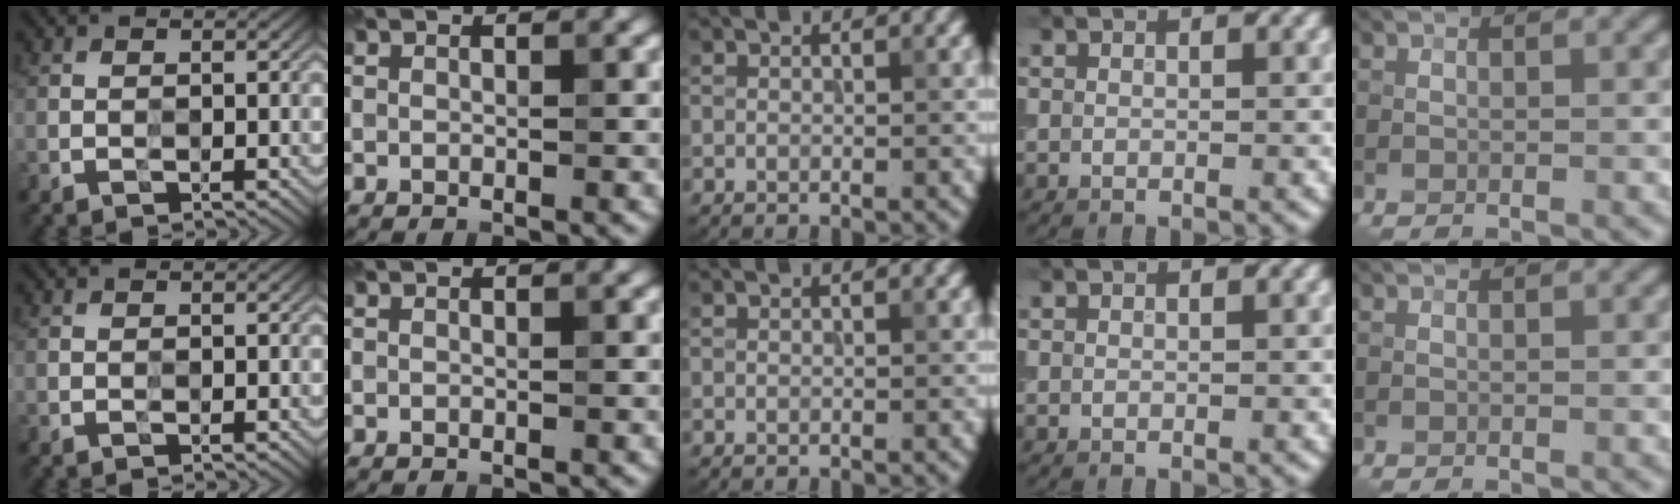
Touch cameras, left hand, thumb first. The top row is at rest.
{}